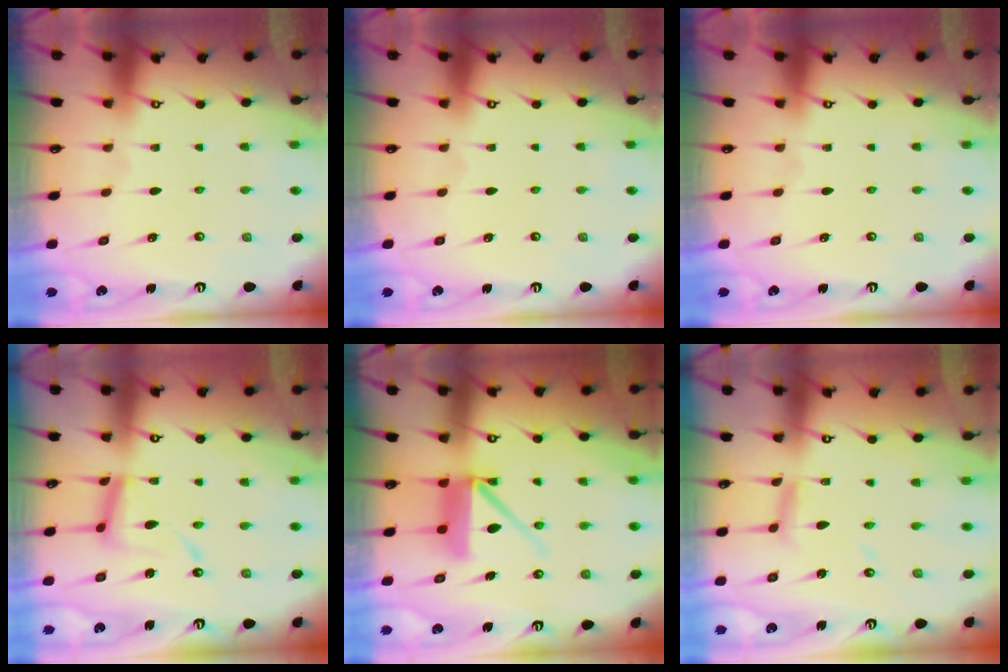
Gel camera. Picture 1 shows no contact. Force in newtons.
{"total": 0.0}
{"total": 0.0}
{"total": 12.1, "press": 12.1, "slide": 1.1}
{"total": 10.7, "press": 10.6, "slide": 1.0}
{"total": 7.8, "press": 7.8, "slide": 0.6}